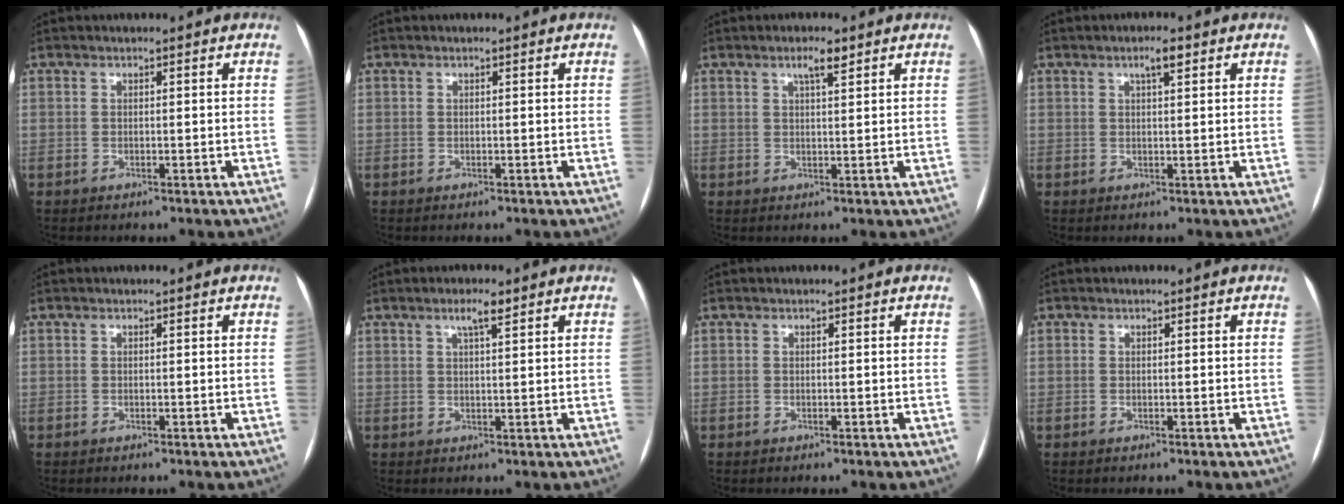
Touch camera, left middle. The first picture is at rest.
{"total": 0.0}
{"total": 2.8, "force": [1.7, 0.4, 2.1], "torque": [-0.038, 0.004, 0.029]}
{"total": 2.4, "force": [1.3, 0.4, 2.0], "torque": [-0.035, 0.007, 0.021]}
{"total": 0.0}
{"total": 2.8, "force": [1.8, 0.3, 2.2], "torque": [-0.042, 0.004, 0.030]}
{"total": 0.0}
{"total": 0.0}